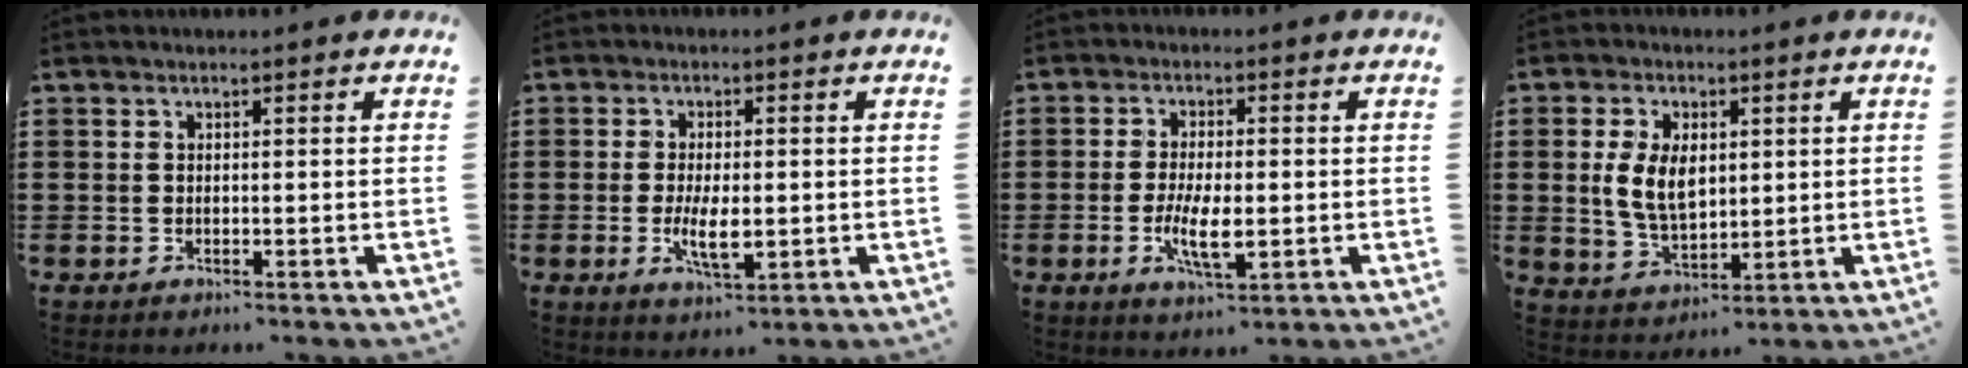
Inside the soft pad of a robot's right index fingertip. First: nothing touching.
{"total": 5.4, "force": [-0.8, 2.1, 4.9], "torque": [-0.091, -0.007, -0.017]}
{"total": 6.5, "force": [-1.2, 2.3, 6.0], "torque": [-0.113, -0.008, -0.026]}
{"total": 7.2, "force": [1.0, 4.3, 5.7], "torque": [-0.122, 0.007, 0.012]}